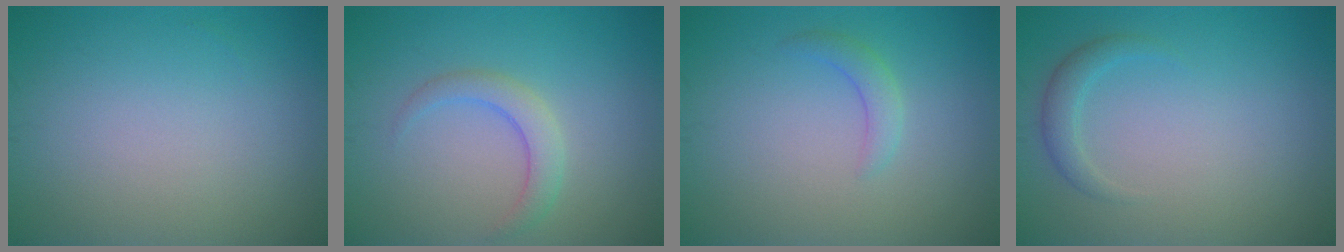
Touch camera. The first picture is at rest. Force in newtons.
{"total": 2.3, "press": 2.3, "slide": 0.0}
{"total": 1.6, "press": 1.6, "slide": 0.1}
{"total": 1.6, "press": 1.6, "slide": 0.1}